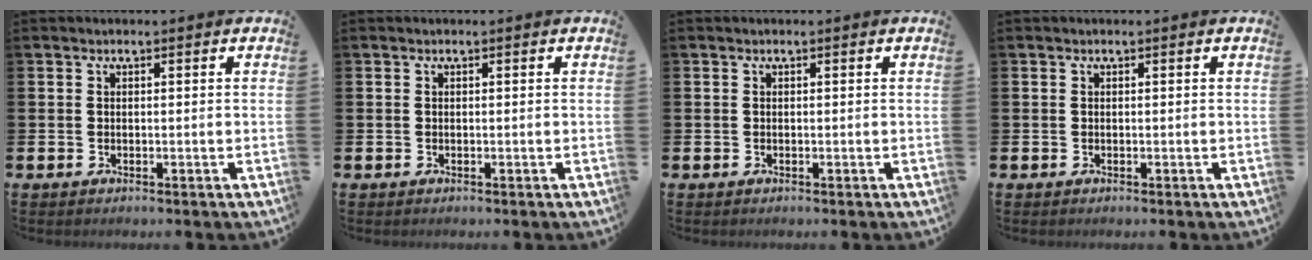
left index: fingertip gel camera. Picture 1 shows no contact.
{"total": 0.0}
{"total": 0.0}
{"total": 0.0}